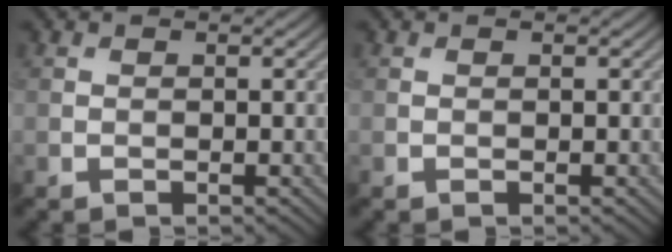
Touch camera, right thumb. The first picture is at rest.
{"total": 0.0}